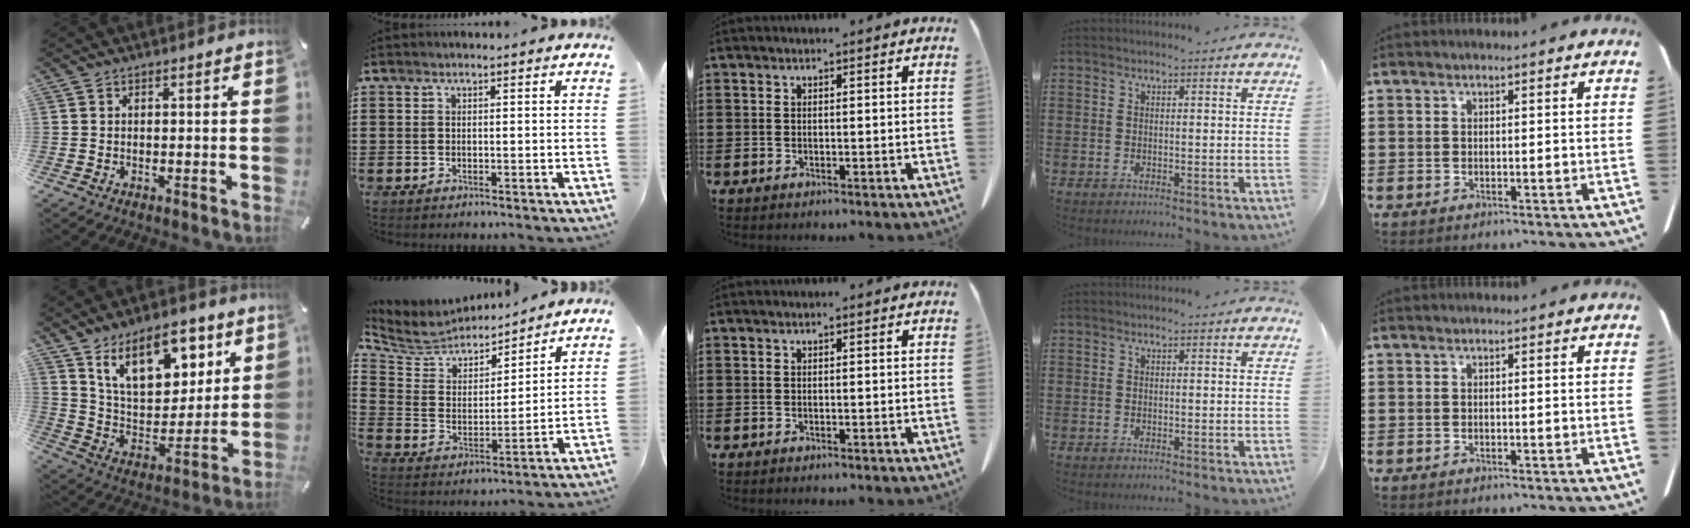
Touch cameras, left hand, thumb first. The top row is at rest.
{"thumb": {"total": 16.7, "force": [10.3, 9.5, 9.1], "torque": [-0.147, -0.050, 0.187]}, "index": {"total": 6.4, "force": [6.0, 2.4, 0.6], "torque": [-0.054, -0.040, 0.102]}}